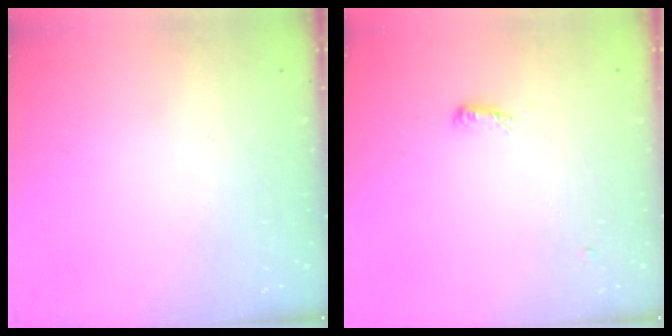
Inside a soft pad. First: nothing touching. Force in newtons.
{"total": 6.1, "press": 5.8, "slide": 1.6}